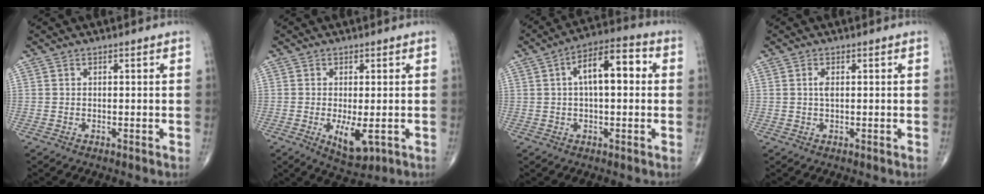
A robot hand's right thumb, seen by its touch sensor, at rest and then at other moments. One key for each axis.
{"total": 5.9, "fx": -1.3, "fy": 2.3, "fz": 5.2, "tx": -0.082, "ty": -0.015, "tz": -0.011}
{"total": 11.0, "fx": 1.8, "fy": 4.8, "fz": 9.8, "tx": -0.149, "ty": 0.030, "tz": 0.020}
{"total": 1.5, "fx": 0.3, "fy": 0.6, "fz": 1.4, "tx": -0.030, "ty": 0.000, "tz": 0.006}